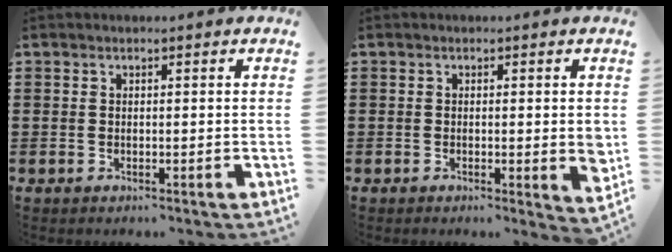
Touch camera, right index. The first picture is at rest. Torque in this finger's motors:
{"motor_torque": [0.90, 1.24, 0.09, 0.01]}